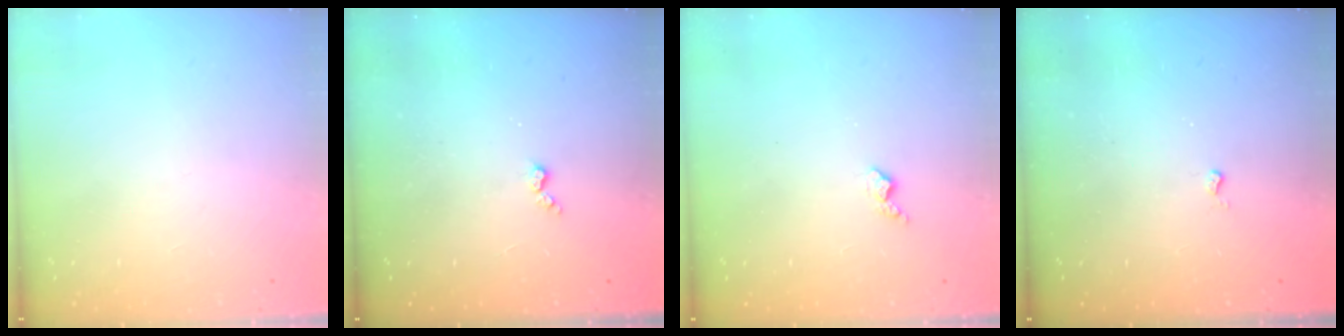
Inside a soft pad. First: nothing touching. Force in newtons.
{"total": 2.9, "press": 2.9, "slide": 0.5}
{"total": 2.9, "press": 2.9, "slide": 0.5}
{"total": 2.6, "press": 2.6, "slide": 0.5}